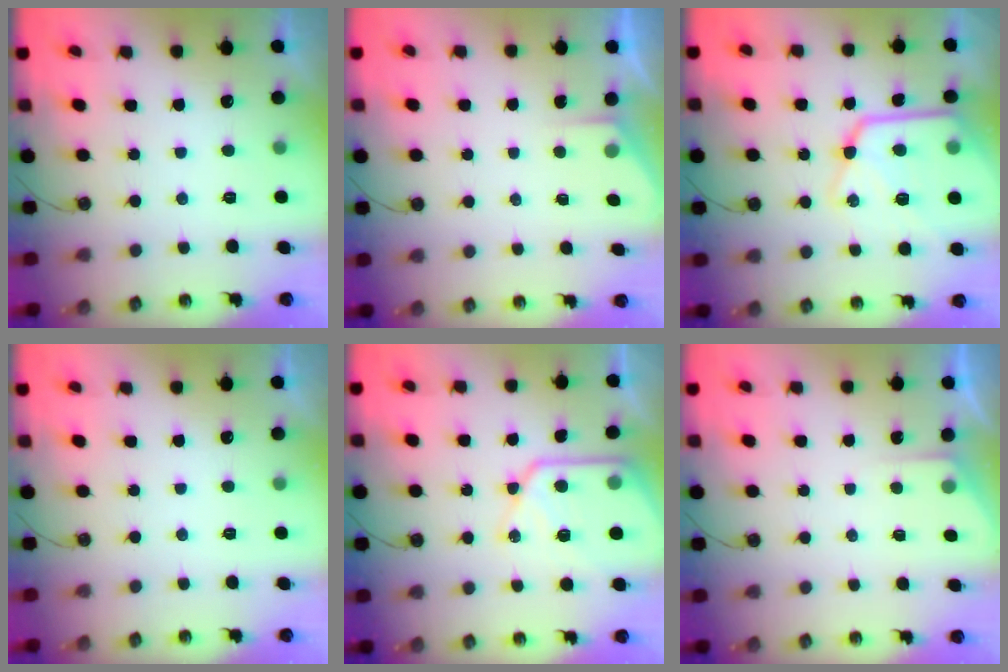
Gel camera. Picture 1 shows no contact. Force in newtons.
{"total": 1.8, "press": 1.7, "slide": 0.3}
{"total": 19.6, "press": 19.5, "slide": 2.0}
{"total": 0.0}
{"total": 13.9, "press": 13.8, "slide": 1.4}
{"total": 3.5, "press": 3.5, "slide": 0.5}